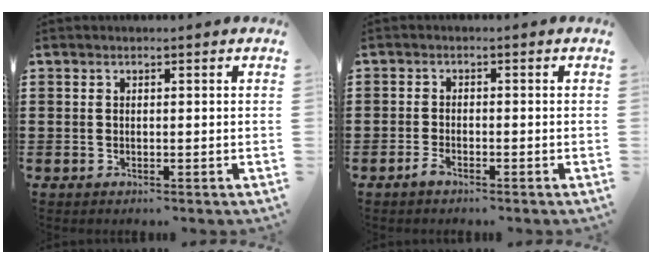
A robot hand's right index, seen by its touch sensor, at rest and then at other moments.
{"total": 1.6, "force": [-1.3, 0.5, 0.9], "torque": [-0.026, -0.003, -0.026]}